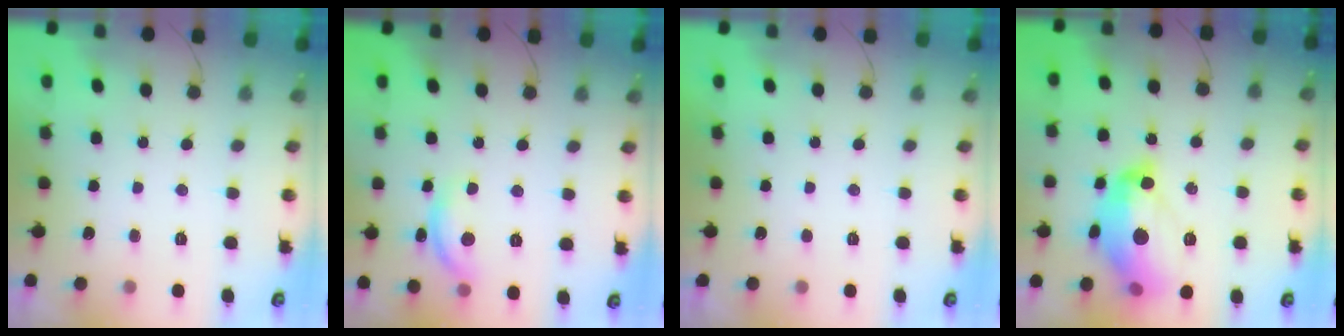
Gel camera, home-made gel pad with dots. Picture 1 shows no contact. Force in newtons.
{"total": 10.5, "press": 10.5, "slide": 0.7}
{"total": 0.0}
{"total": 16.6, "press": 16.4, "slide": 2.0}